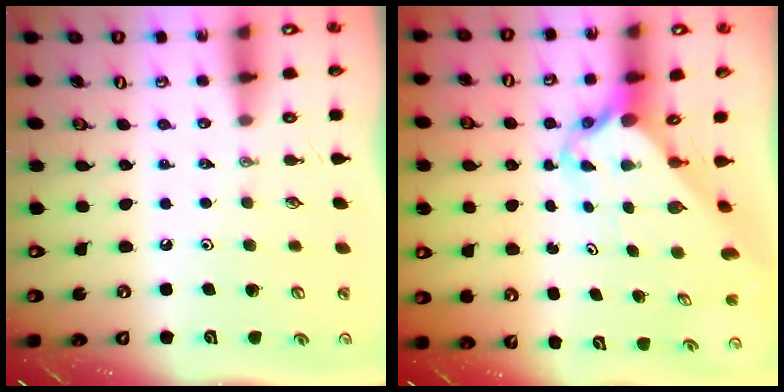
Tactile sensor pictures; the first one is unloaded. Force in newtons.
{"total": 3.9, "press": 3.8, "slide": 0.4}